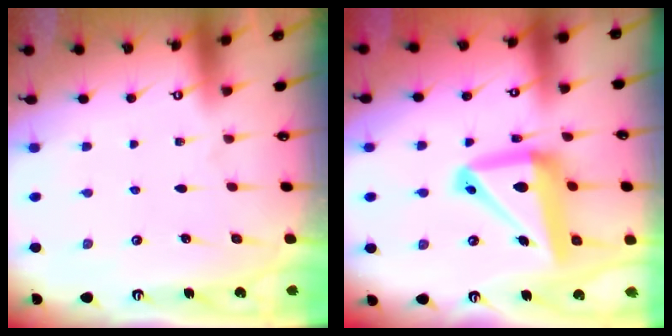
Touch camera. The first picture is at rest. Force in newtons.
{"total": 16.6, "press": 16.4, "slide": 2.2}